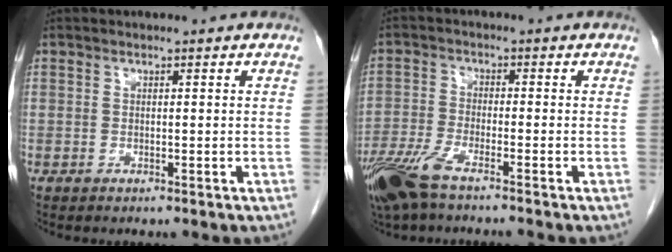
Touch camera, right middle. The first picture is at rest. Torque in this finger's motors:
{"motor_torque": [0.52, -0.31, 0.08, 0.12]}